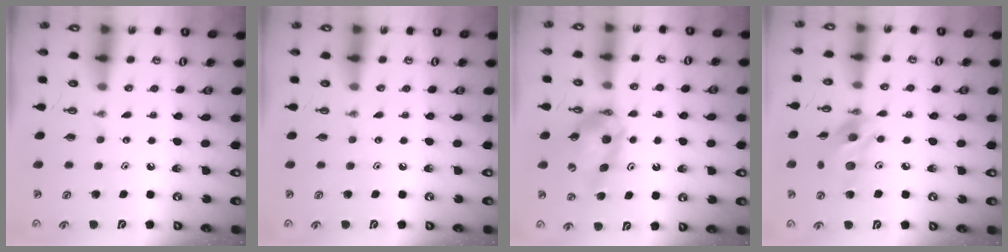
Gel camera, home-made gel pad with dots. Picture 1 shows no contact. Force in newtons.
{"total": 1.0, "press": 0.0, "slide": 1.0}
{"total": 10.6, "press": 10.5, "slide": 0.9}
{"total": 12.6, "press": 12.6, "slide": 0.8}